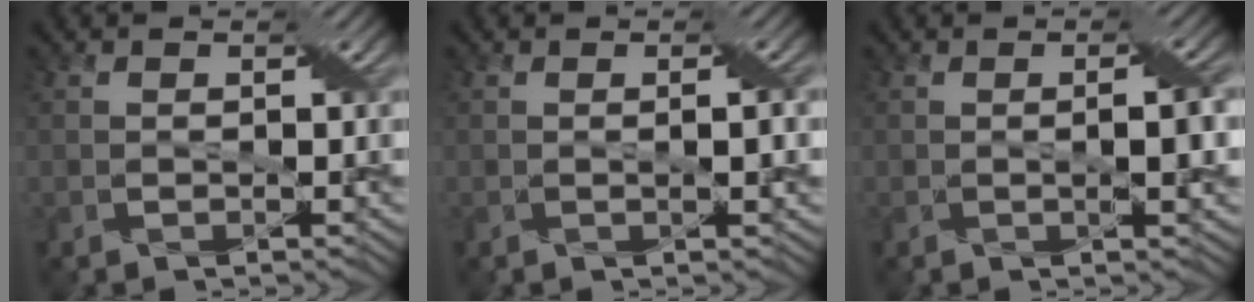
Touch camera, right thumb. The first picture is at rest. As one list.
[{"total": 1.8, "force": [0.0, 0.2, 1.8], "torque": [-0.031, 0.003, 0.000]}, {"total": 3.0, "force": [-0.1, 0.5, 3.0], "torque": [-0.050, 0.004, -0.001]}]